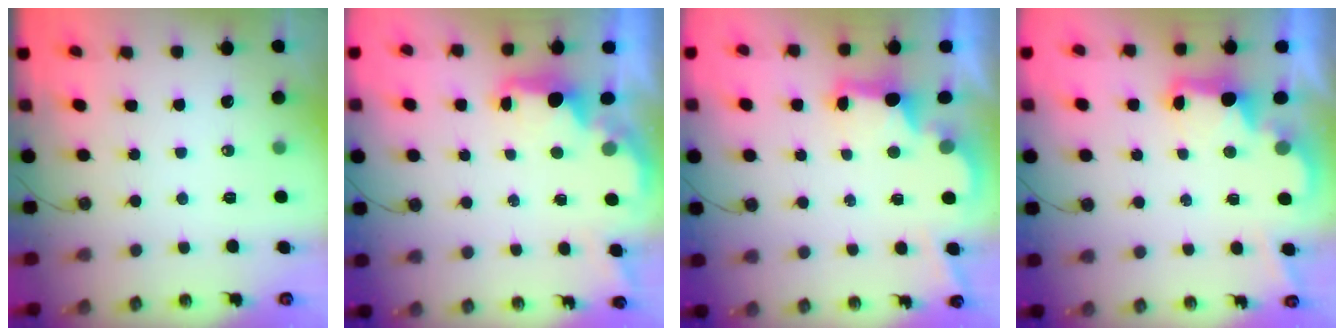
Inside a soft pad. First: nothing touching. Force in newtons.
{"total": 2.2, "press": 2.0, "slide": 0.8}
{"total": 2.9, "press": 2.7, "slide": 0.9}
{"total": 3.0, "press": 2.9, "slide": 0.6}